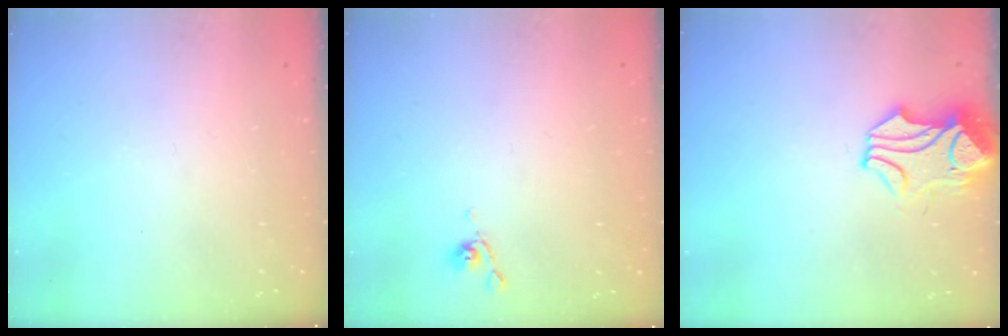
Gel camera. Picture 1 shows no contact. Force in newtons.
{"total": 5.1, "press": 5.1, "slide": 0.3}
{"total": 1.7, "press": 1.2, "slide": 1.2}